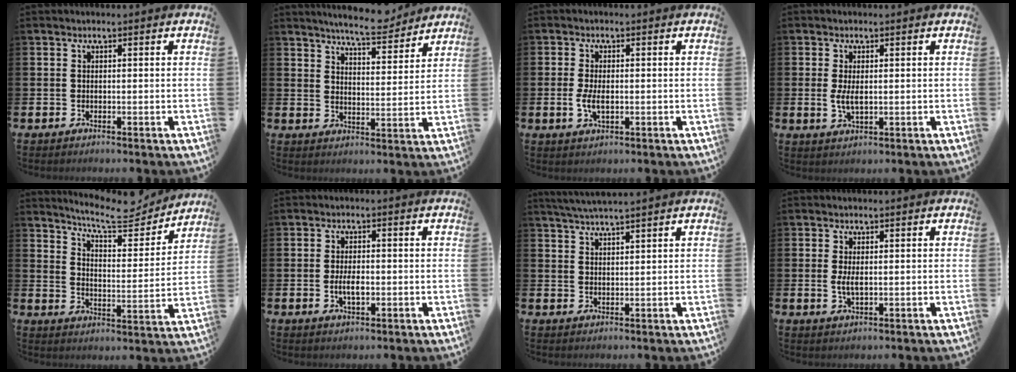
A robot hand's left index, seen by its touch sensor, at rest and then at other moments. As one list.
[{"total": 7.1, "force": [6.9, 0.6, 1.6], "torque": [-0.040, -0.039, 0.123]}, {"total": 3.1, "force": [-0.1, 1.6, 2.7], "torque": [-0.050, 0.004, -0.004]}, {"total": 2.8, "force": [0.3, 1.2, 2.5], "torque": [-0.039, -0.001, 0.001]}, {"total": 8.8, "force": [8.2, 1.8, 2.9], "torque": [-0.066, -0.056, 0.140]}, {"total": 2.9, "force": [-0.3, 1.4, 2.5], "torque": [-0.037, -0.002, -0.008]}, {"total": 3.3, "force": [3.2, -0.4, 0.7], "torque": [-0.025, -0.006, 0.060]}, {"total": 2.2, "force": [0.2, 0.9, 2.0], "torque": [-0.030, -0.003, 0.001]}]